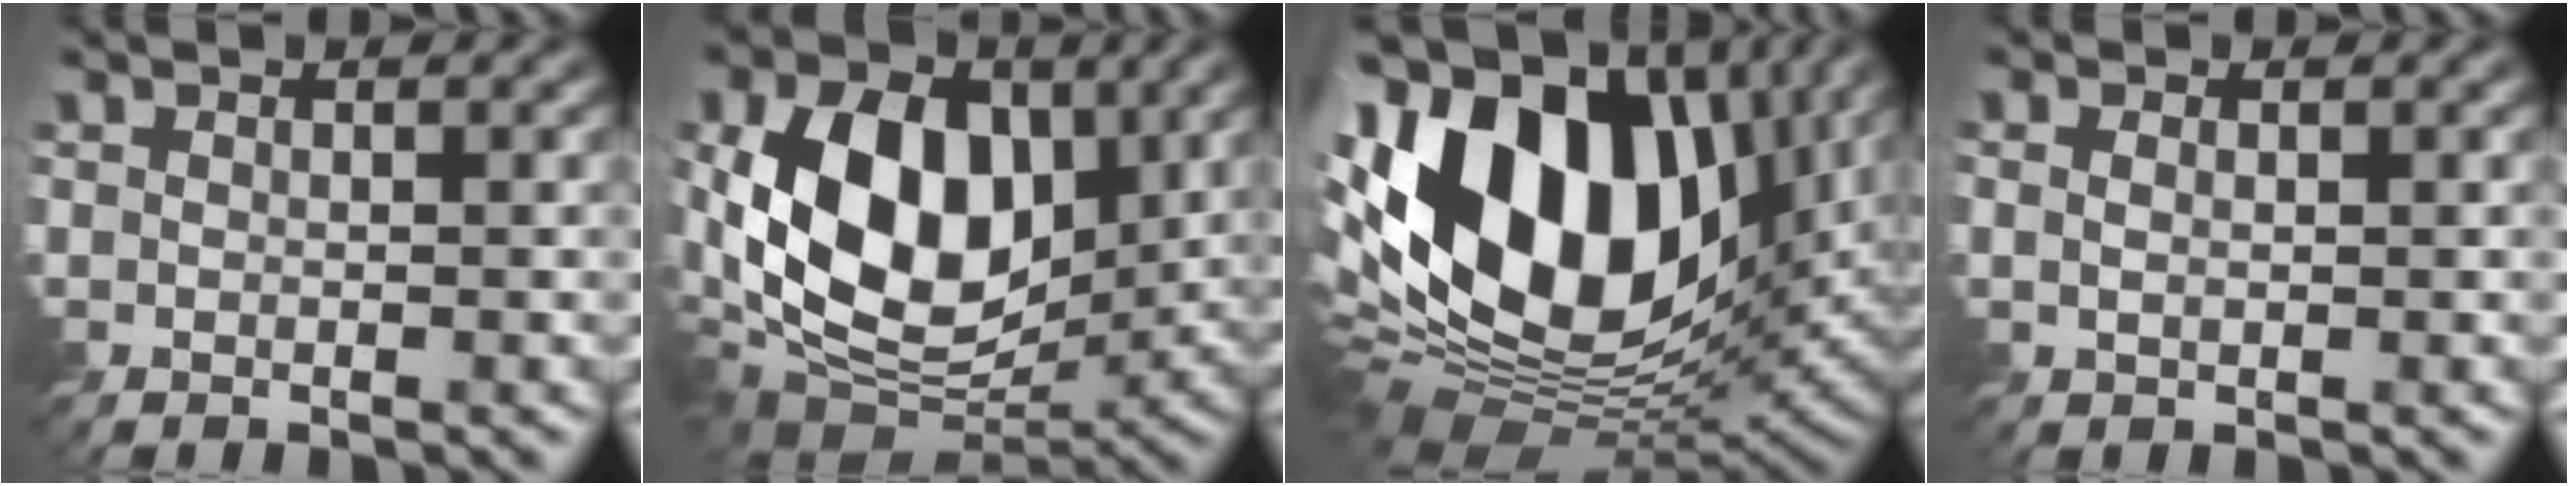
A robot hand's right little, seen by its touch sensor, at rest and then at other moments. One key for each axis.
{"total": 12.7, "fx": 0.7, "fy": 8.4, "fz": 9.5, "tx": -0.166, "ty": -0.009, "tz": 0.000}
{"total": 19.2, "fx": 2.9, "fy": 11.9, "fz": 14.8, "tx": -0.304, "ty": 0.015, "tz": 0.045}
{"total": 0.7, "fx": -0.2, "fy": 0.3, "fz": 0.6, "tx": -0.014, "ty": -0.002, "tz": -0.005}